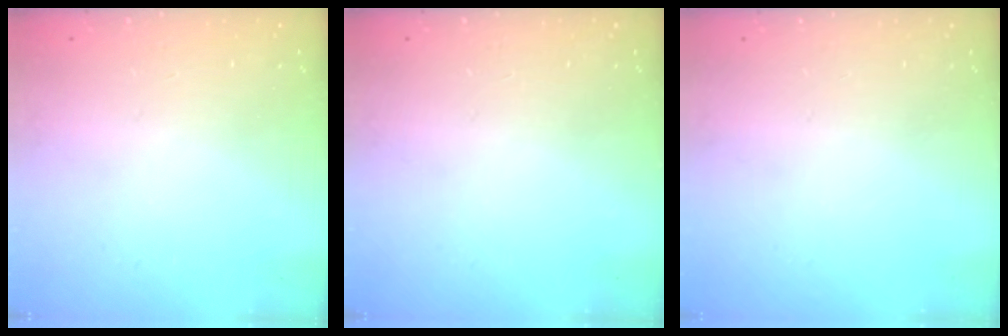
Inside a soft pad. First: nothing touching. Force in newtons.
{"total": 0.0}
{"total": 0.0}